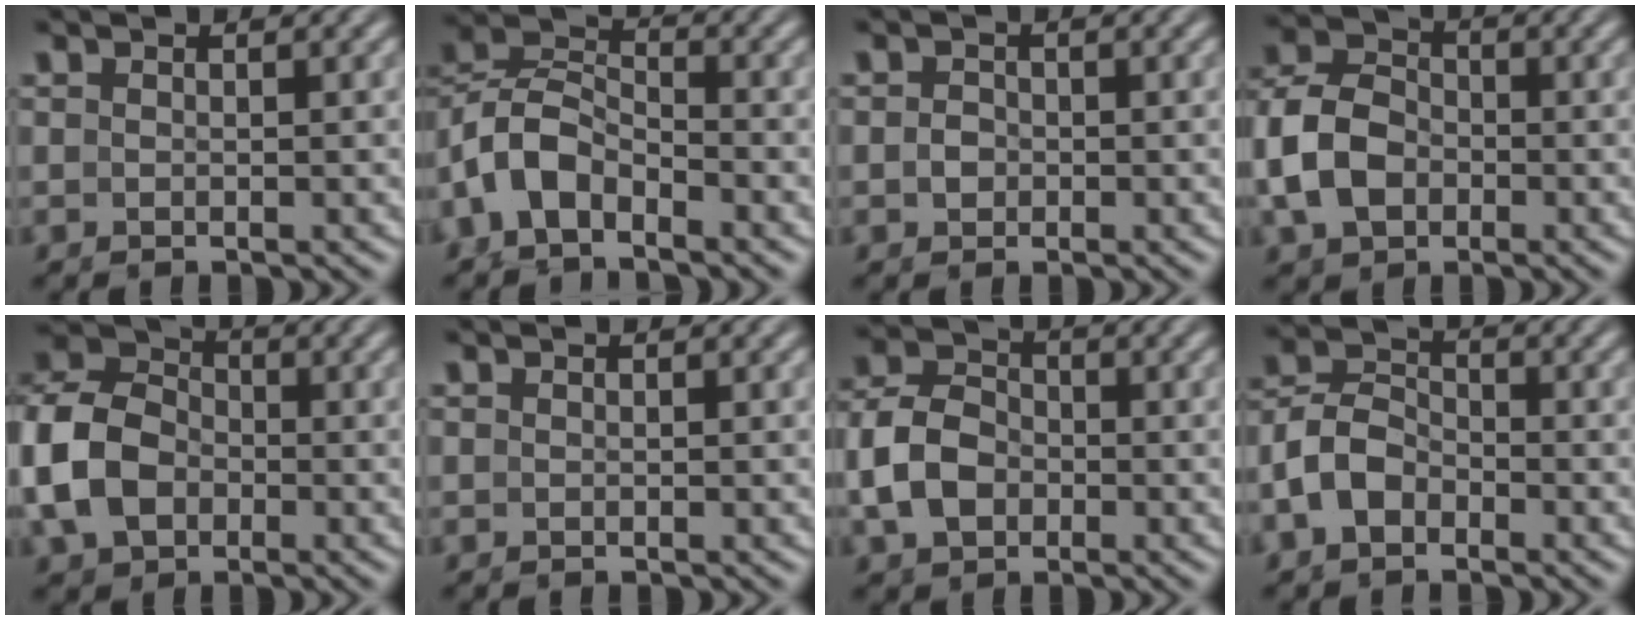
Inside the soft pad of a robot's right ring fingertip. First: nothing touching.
{"total": 7.0, "force": [-1.8, 5.9, 3.3], "torque": [-0.097, -0.014, -0.037]}
{"total": 0.8, "force": [-0.1, 0.7, 0.2], "torque": [-0.013, -0.006, 0.002]}
{"total": 7.0, "force": [-0.9, 5.9, 3.6], "torque": [-0.086, -0.013, -0.012]}
{"total": 9.6, "force": [-0.4, 8.3, 4.8], "torque": [-0.112, -0.006, -0.011]}
{"total": 0.0}
{"total": 5.8, "force": [-0.8, 4.9, 3.1], "torque": [-0.068, -0.011, -0.010]}
{"total": 7.1, "force": [-2.0, 6.1, 3.0], "torque": [-0.079, -0.021, -0.035]}